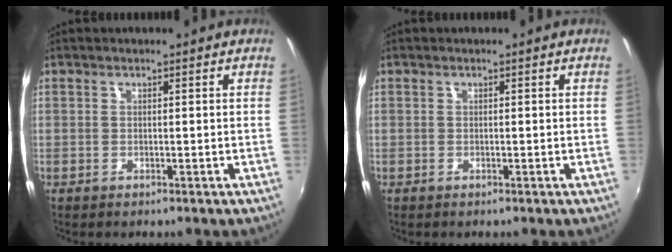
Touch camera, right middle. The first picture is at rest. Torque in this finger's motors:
{"motor_torque": [0.41, -0.80, 0.11, 0.00]}